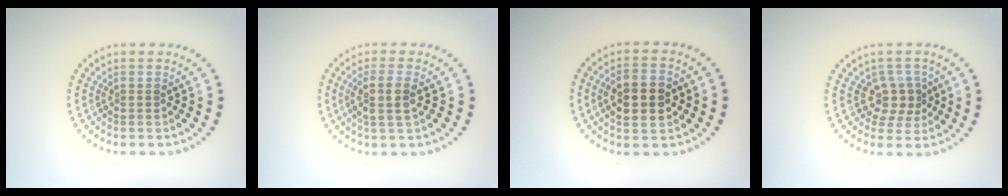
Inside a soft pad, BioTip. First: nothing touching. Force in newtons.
{"total": 2.6, "press": 2.2, "slide": 1.4}
{"total": 4.7, "press": 4.7, "slide": 0.3}
{"total": 2.5, "press": 2.0, "slide": 1.4}